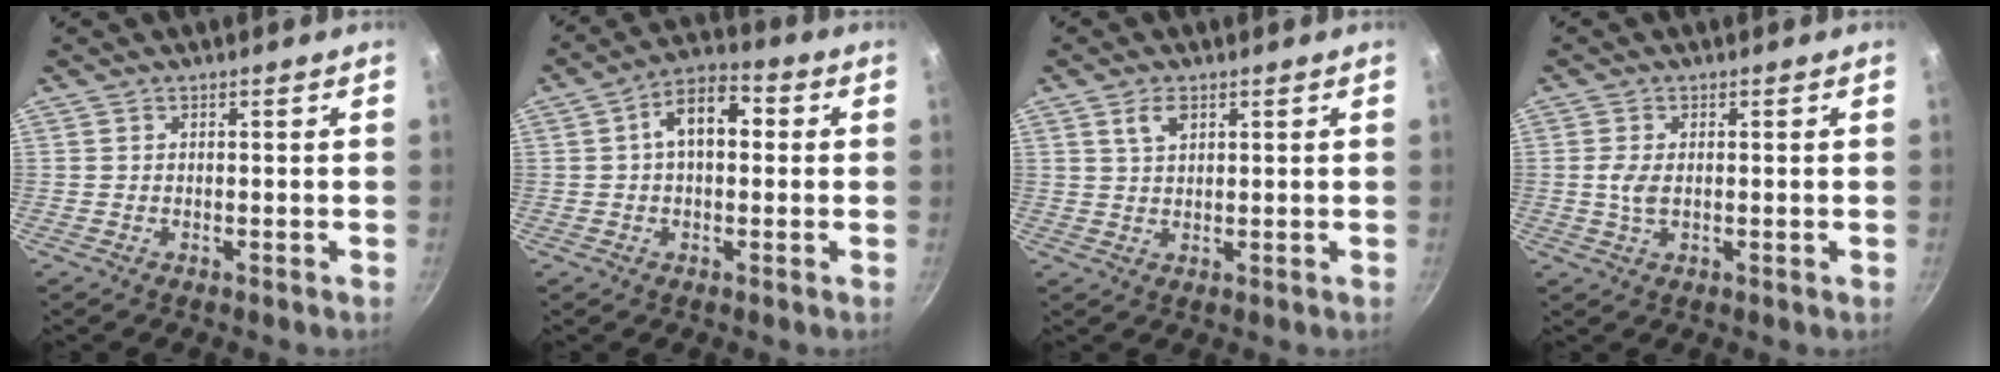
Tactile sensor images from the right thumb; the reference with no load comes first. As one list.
[{"total": 9.3, "force": [1.3, 5.4, 7.5], "torque": [-0.109, 0.029, 0.013]}, {"total": 3.3, "force": [1.7, 1.7, 2.2], "torque": [-0.039, -0.005, 0.037]}, {"total": 2.9, "force": [0.0, 1.5, 2.6], "torque": [-0.060, -0.002, 0.001]}]